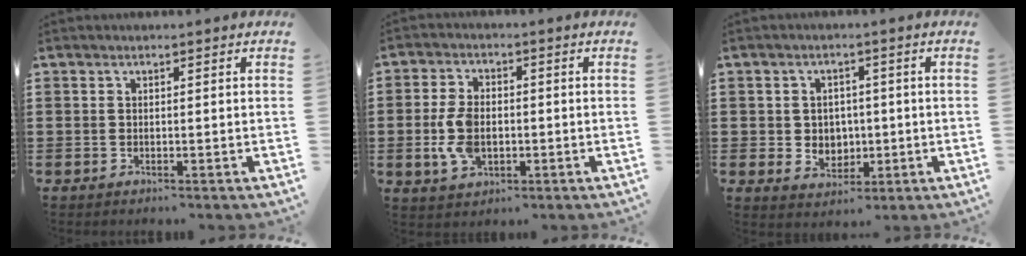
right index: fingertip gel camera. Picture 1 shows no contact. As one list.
[{"total": 6.6, "force": [-1.0, 4.2, 5.0], "torque": [-0.126, -0.002, -0.024]}, {"total": 3.7, "force": [0.4, 3.6, 0.9], "torque": [-0.024, 0.008, 0.002]}]